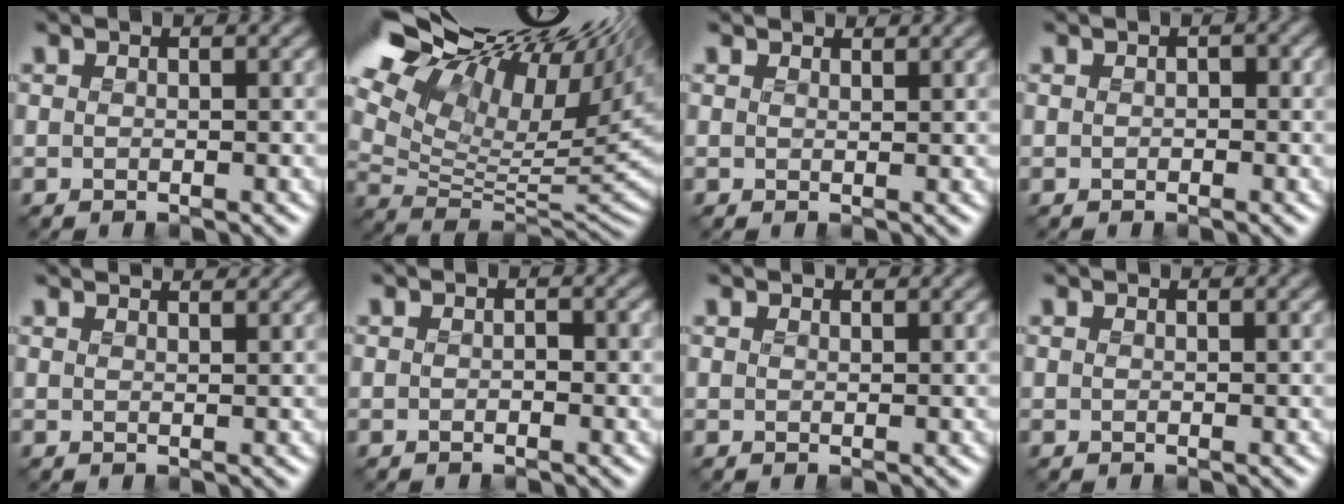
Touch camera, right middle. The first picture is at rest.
{"total": 18.8, "force": [10.7, 7.9, 13.4], "torque": [-0.241, 0.055, 0.189]}
{"total": 1.6, "force": [1.5, 0.4, 0.2], "torque": [-0.013, 0.003, 0.019]}
{"total": 0.8, "force": [-0.2, 0.8, 0.2], "torque": [-0.003, -0.003, -0.008]}
{"total": 3.0, "force": [2.7, 0.7, 1.1], "torque": [-0.011, 0.010, 0.018]}
{"total": 0.8, "force": [-0.3, 0.6, 0.5], "torque": [-0.009, -0.005, -0.007]}
{"total": 1.2, "force": [1.2, 0.3, 0.2], "torque": [-0.012, 0.001, 0.017]}
{"total": 0.5, "force": [0.5, 0.2, 0.0], "torque": [-0.004, -0.001, 0.010]}